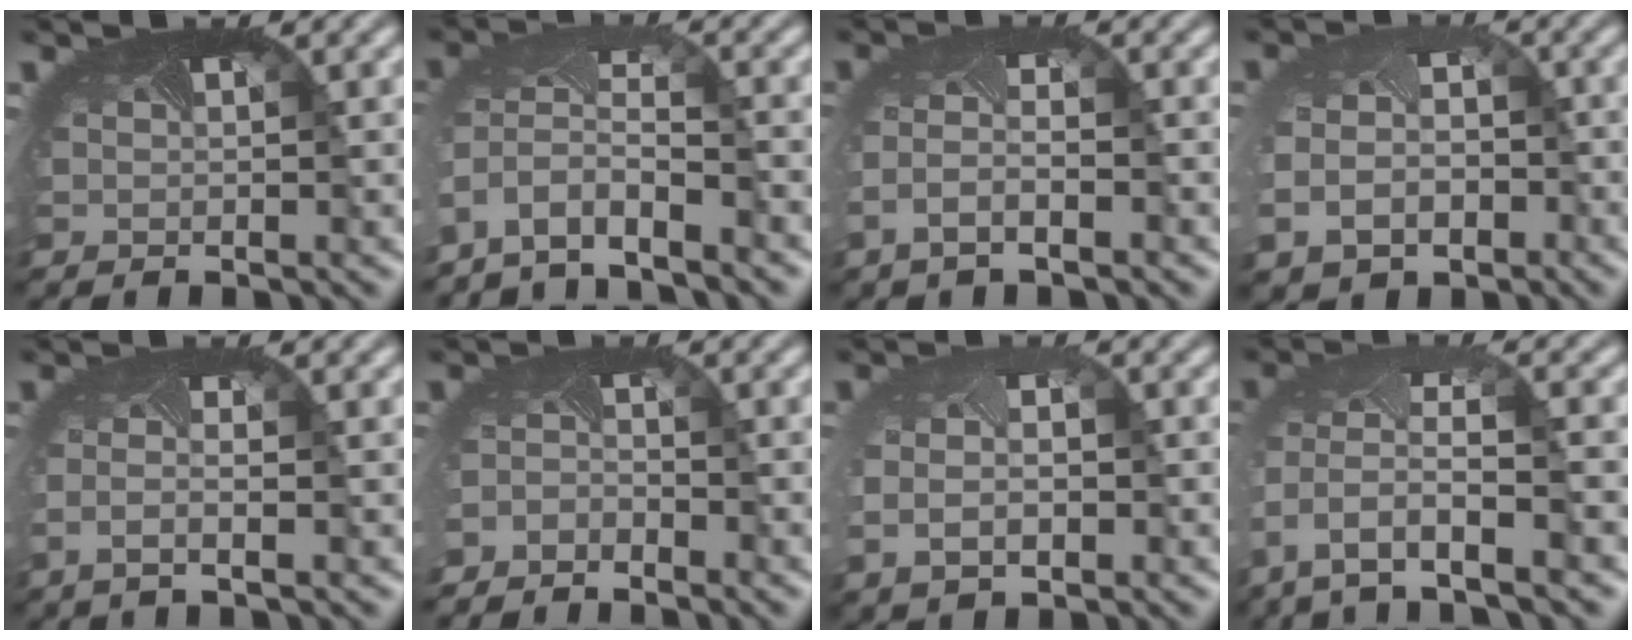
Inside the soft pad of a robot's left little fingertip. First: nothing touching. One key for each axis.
{"total": 5.2, "fx": -4.5, "fy": 1.5, "fz": 2.3, "tx": -0.064, "ty": -0.010, "tz": -0.083}
{"total": 2.3, "fx": -1.3, "fy": 0.8, "fz": 1.7, "tx": -0.054, "ty": -0.005, "tz": -0.031}
{"total": 5.9, "fx": -2.2, "fy": 4.6, "fz": 2.9, "tx": -0.066, "ty": -0.036, "tz": -0.022}
{"total": 1.8, "fx": -0.7, "fy": 0.5, "fz": 1.6, "tx": -0.042, "ty": -0.010, "tz": -0.021}
{"total": 2.8, "fx": -2.7, "fy": 0.4, "fz": -0.6, "tx": -0.008, "ty": -0.019, "tz": -0.054}
{"total": 4.6, "fx": -0.4, "fy": 3.1, "fz": 3.3, "tx": -0.079, "ty": -0.015, "tz": 0.002}
{"total": 7.1, "fx": -3.2, "fy": 3.1, "fz": 5.5, "tx": -0.150, "ty": -0.029, "tz": -0.048}